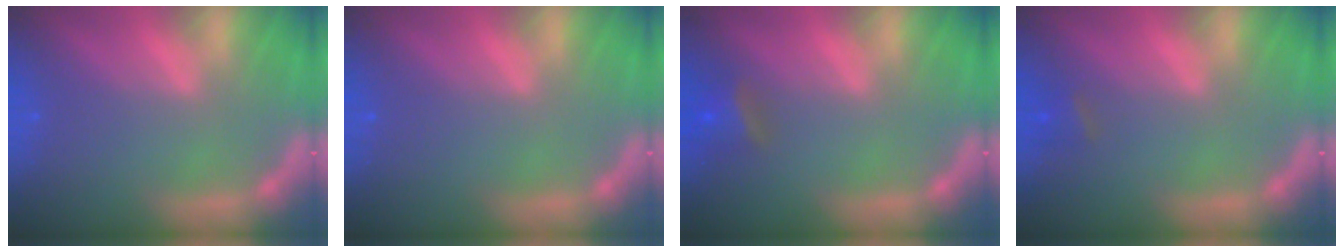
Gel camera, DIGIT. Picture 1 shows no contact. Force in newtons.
{"total": 0.0}
{"total": 2.9}
{"total": 1.4}